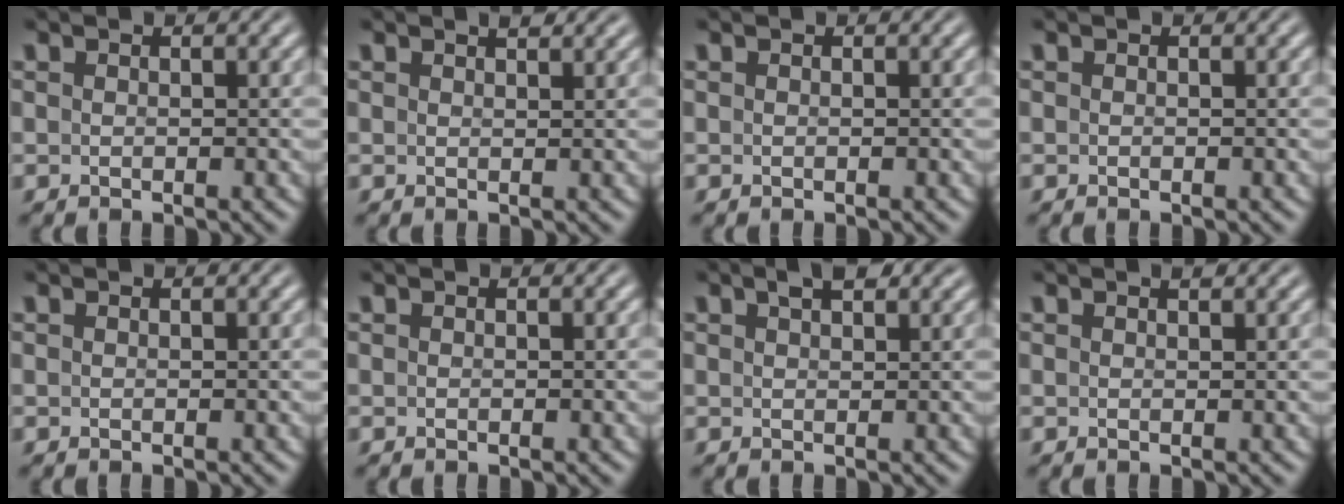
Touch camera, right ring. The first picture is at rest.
{"total": 1.0, "force": [0.8, -0.5, 0.3], "torque": [0.002, -0.001, 0.017]}
{"total": 0.0}
{"total": 0.0}
{"total": 0.0}
{"total": 0.0}
{"total": 1.8, "force": [1.3, 0.2, 1.3], "torque": [-0.009, 0.006, 0.023]}
{"total": 0.5, "force": [0.4, -0.3, 0.1], "torque": [0.002, -0.001, 0.009]}